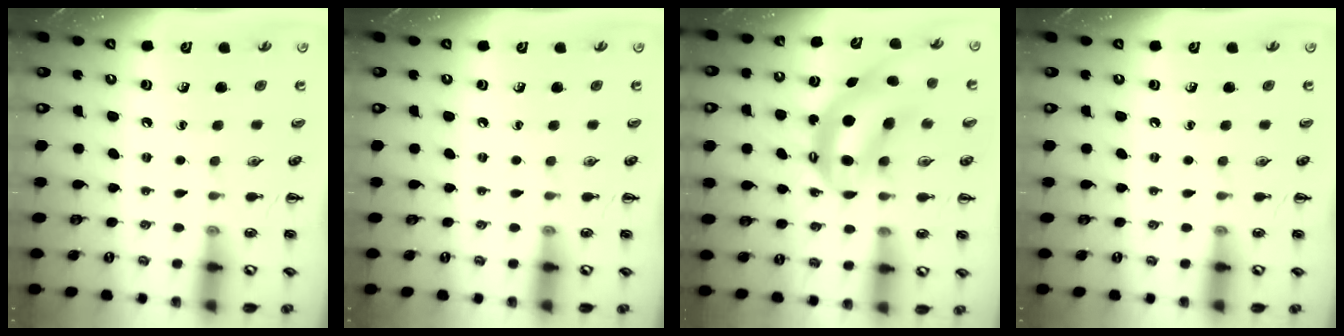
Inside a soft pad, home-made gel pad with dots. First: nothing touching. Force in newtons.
{"total": 0.0}
{"total": 10.6, "press": 10.3, "slide": 2.6}
{"total": 0.0}